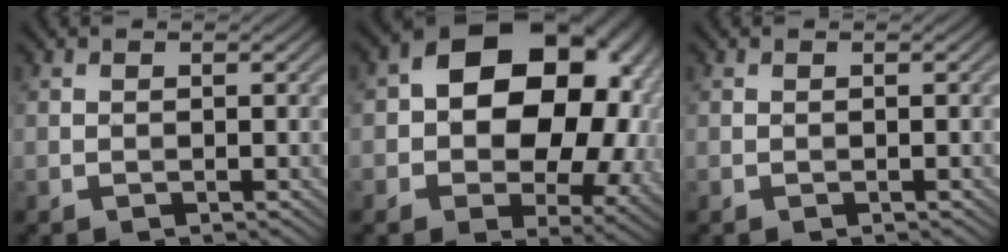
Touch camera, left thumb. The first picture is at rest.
{"total": 18.0, "force": [2.0, 12.5, 12.8], "torque": [-0.163, -0.009, 0.042]}
{"total": 0.0}